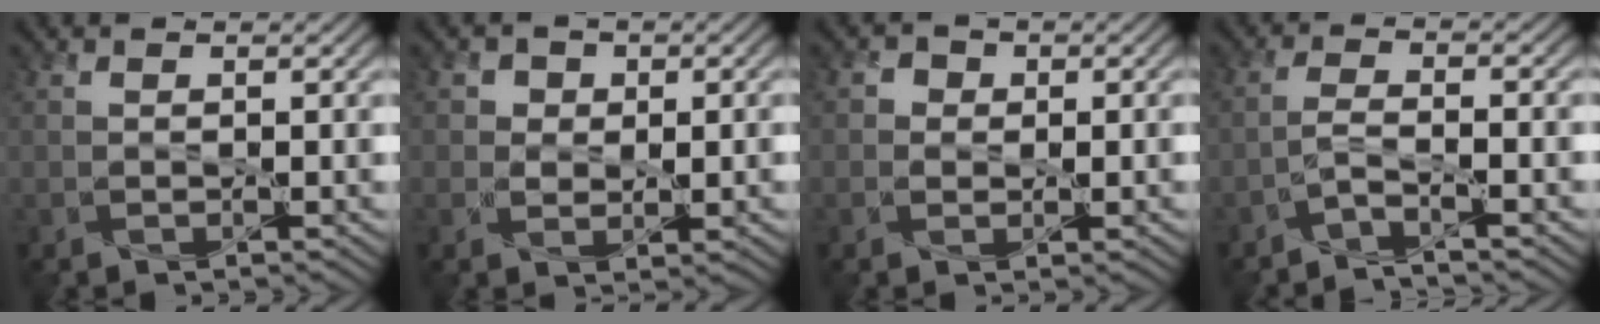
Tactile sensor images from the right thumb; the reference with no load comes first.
{"total": 2.7, "force": [0.6, 2.4, 1.2], "torque": [-0.019, -0.004, 0.008]}
{"total": 1.8, "force": [0.0, 1.7, 0.5], "torque": [-0.007, -0.002, -0.003]}
{"total": 2.7, "force": [-2.1, 0.4, 1.6], "torque": [-0.034, 0.005, -0.056]}